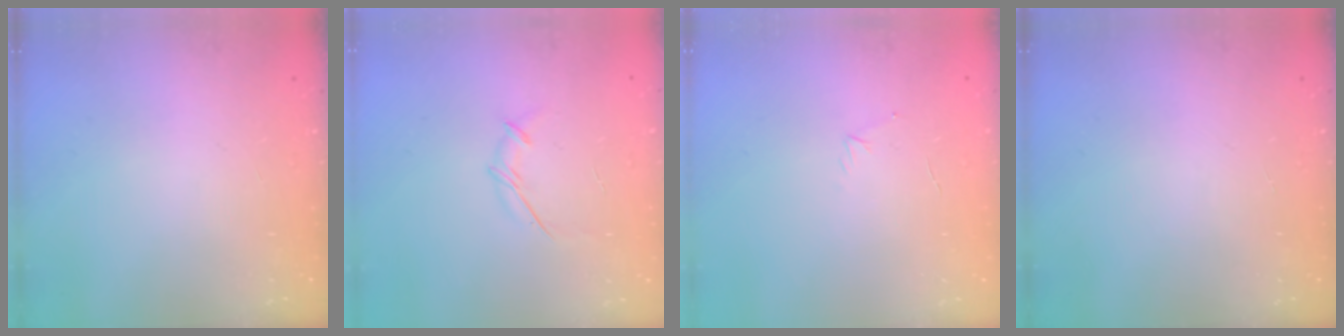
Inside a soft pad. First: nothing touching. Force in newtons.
{"total": 3.8, "press": 3.7, "slide": 0.7}
{"total": 3.2, "press": 3.1, "slide": 0.8}
{"total": 0.0}